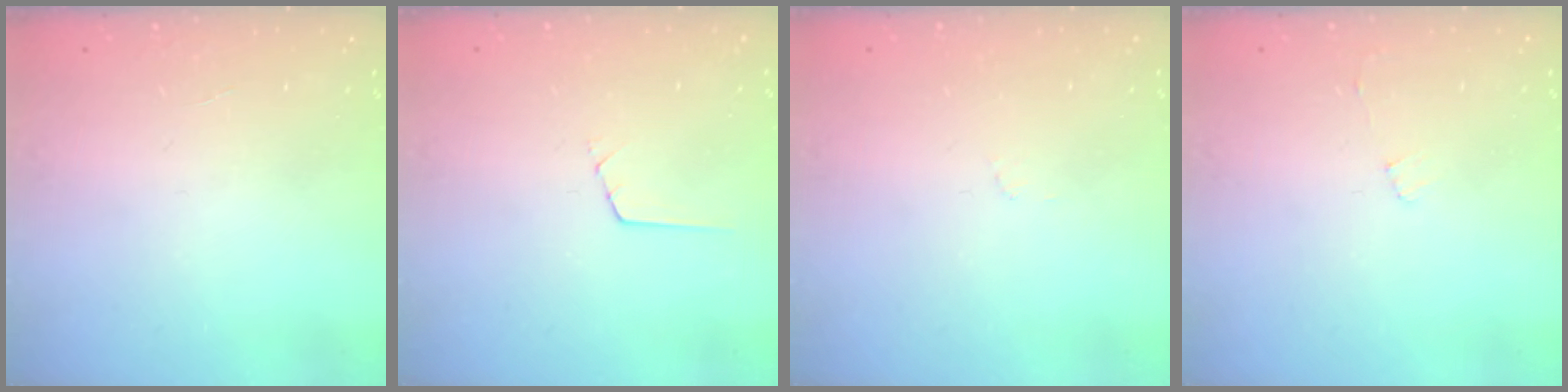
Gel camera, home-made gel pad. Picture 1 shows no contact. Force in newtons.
{"total": 0.6, "press": 0.5, "slide": 0.2}
{"total": 2.5, "press": 2.4, "slide": 0.3}
{"total": 3.2, "press": 3.2, "slide": 0.3}